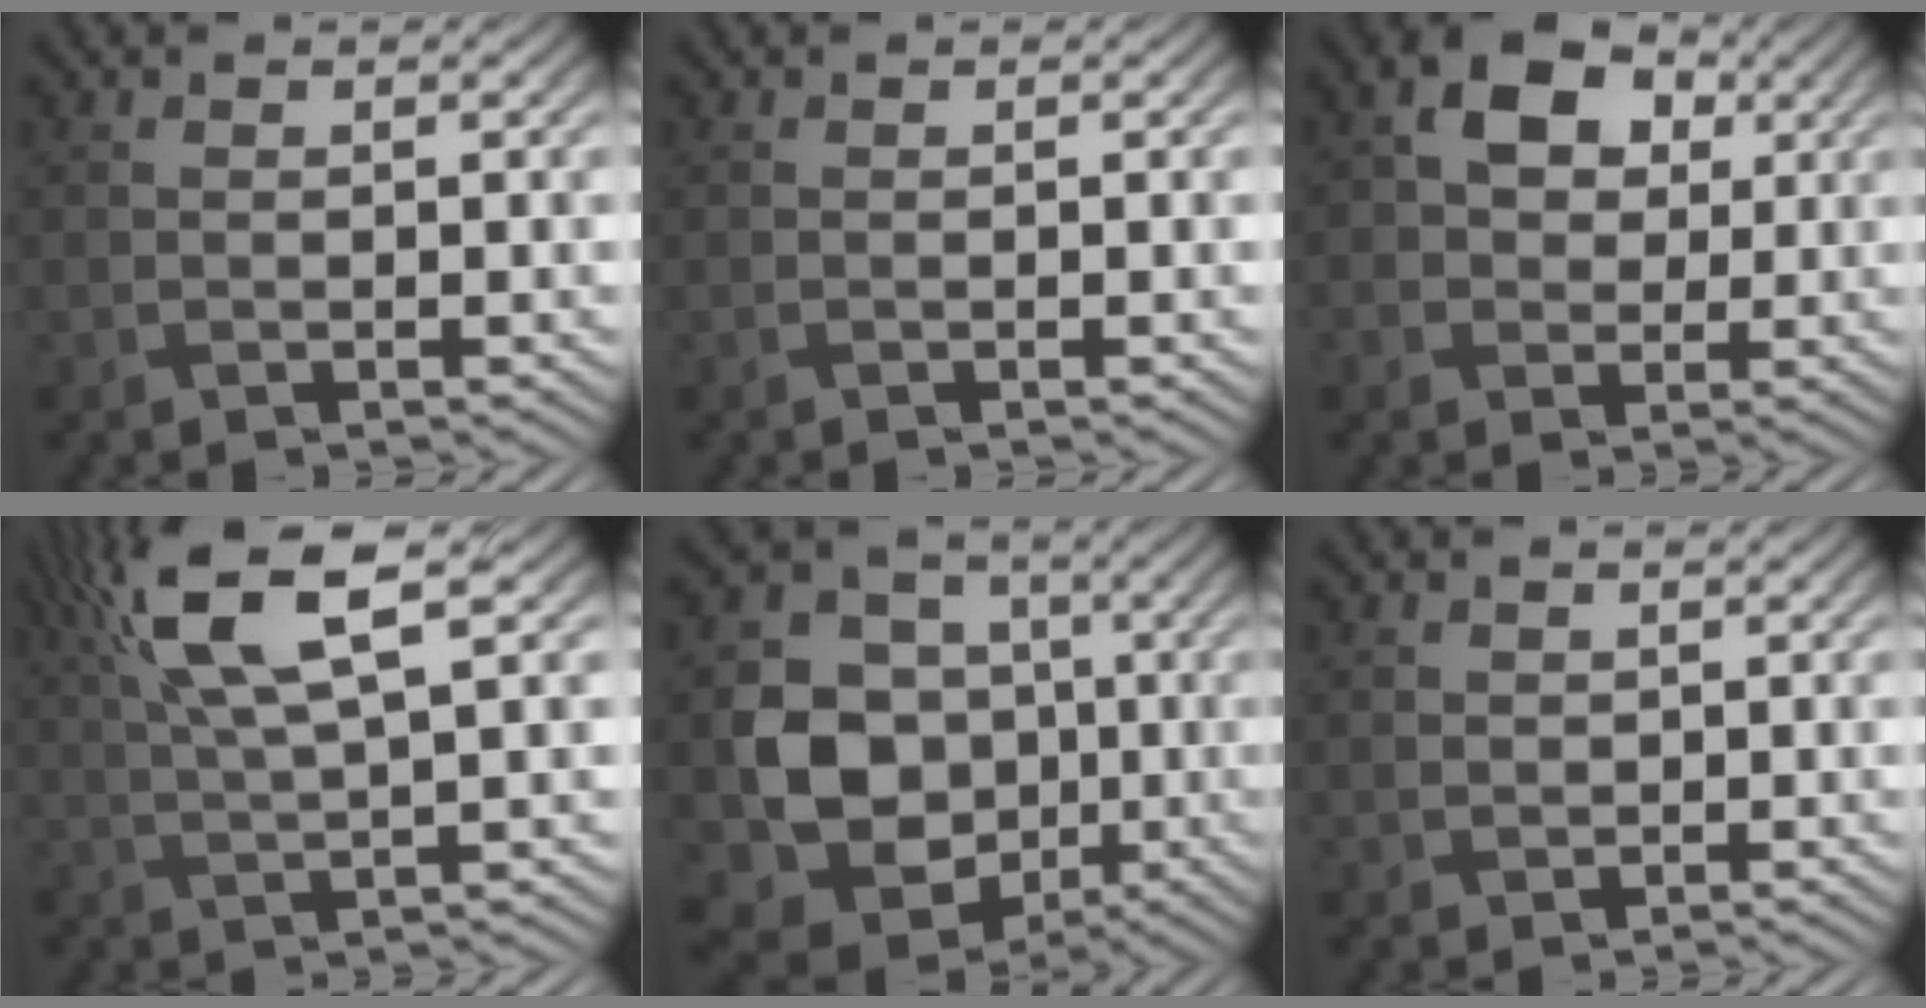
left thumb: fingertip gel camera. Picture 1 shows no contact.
{"total": 0.0}
{"total": 7.3, "force": [1.7, 5.7, 4.1], "torque": [-0.098, 0.013, 0.019]}
{"total": 11.2, "force": [5.0, 3.0, 9.6], "torque": [-0.206, 0.022, 0.091]}
{"total": 12.6, "force": [-2.6, 10.7, 6.0], "torque": [-0.140, -0.029, -0.051]}
{"total": 1.3, "force": [0.2, 1.3, 0.3], "torque": [-0.011, -0.006, 0.004]}